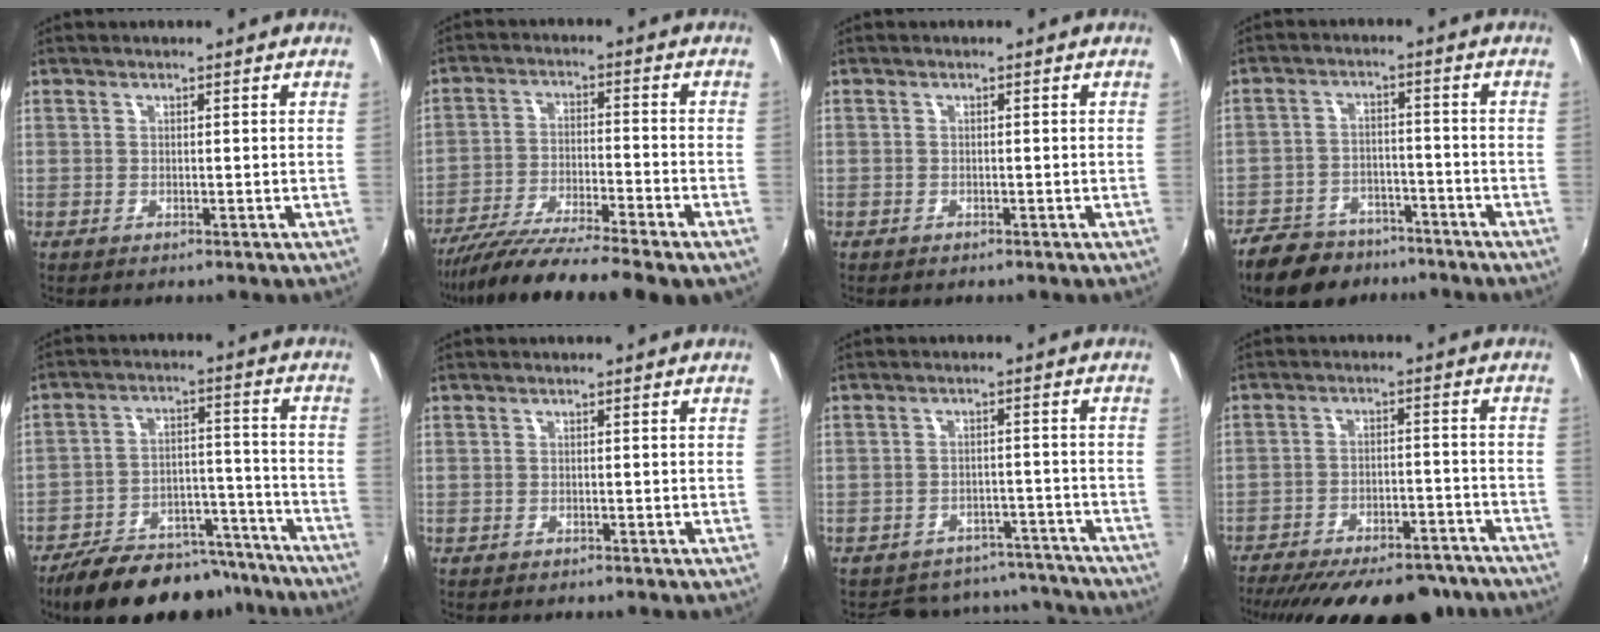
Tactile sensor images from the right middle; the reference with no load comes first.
{"total": 14.5, "force": [-12.1, -0.3, 8.1], "torque": [-0.157, -0.044, -0.206]}
{"total": 1.0, "force": [-0.7, 0.7, -0.1], "torque": [-0.003, 0.001, -0.011]}
{"total": 13.5, "force": [-10.3, 7.0, 5.2], "torque": [-0.135, -0.002, -0.154]}
{"total": 19.8, "force": [-16.5, 8.0, 7.6], "torque": [-0.144, 0.025, -0.221]}
{"total": 0.5, "force": [-0.4, 0.3, 0.0], "torque": [-0.003, -0.002, -0.008]}
{"total": 15.7, "force": [-13.9, 6.4, 3.5], "torque": [-0.078, 0.035, -0.167]}
{"total": 24.6, "force": [-20.4, 8.1, 11.0], "torque": [-0.210, -0.011, -0.269]}